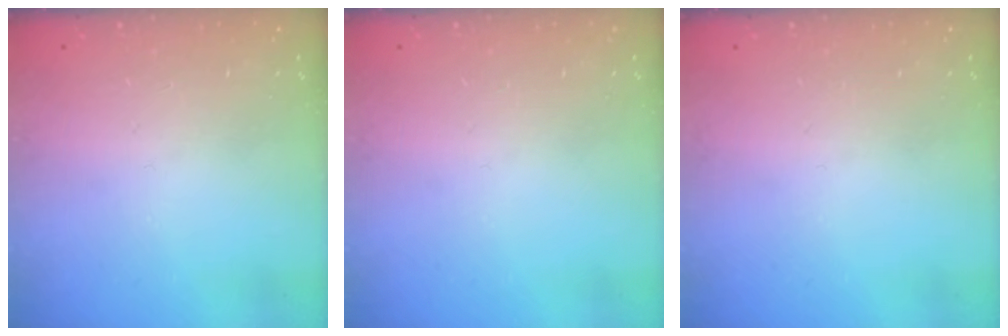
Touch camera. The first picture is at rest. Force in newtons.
{"total": 0.0}
{"total": 0.0}